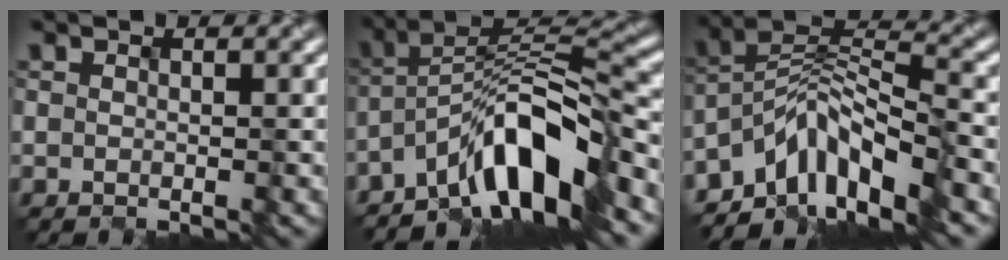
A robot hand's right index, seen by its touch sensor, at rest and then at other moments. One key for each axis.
{"total": 8.4, "fx": -5.7, "fy": 2.0, "fz": 5.9, "tx": -0.089, "ty": 0.018, "tz": -0.105}
{"total": 7.0, "fx": -5.3, "fy": 2.1, "fz": 4.1, "tx": -0.053, "ty": 0.008, "tz": -0.103}